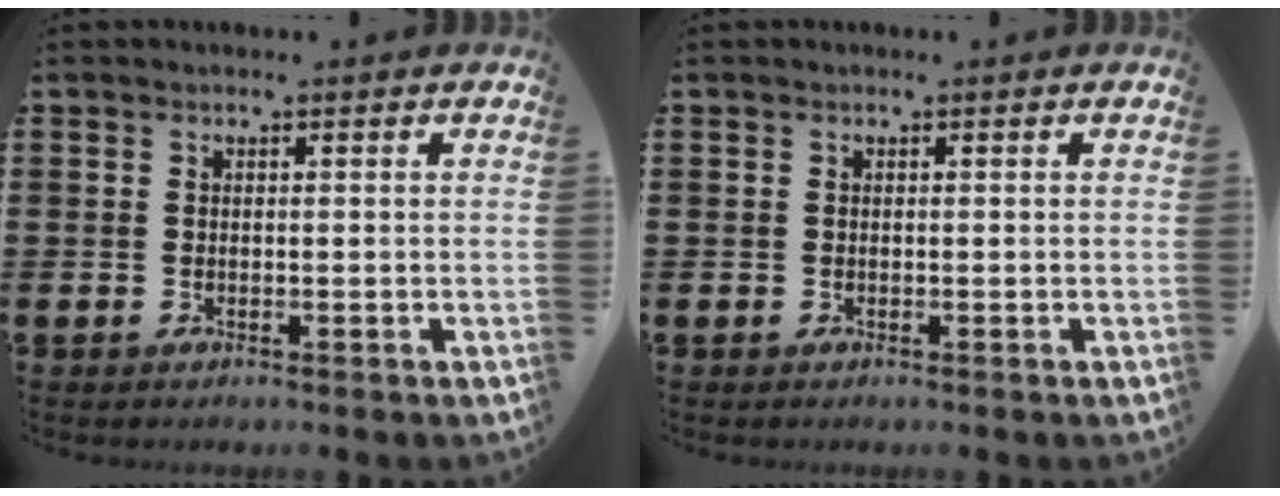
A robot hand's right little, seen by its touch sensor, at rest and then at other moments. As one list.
[{"total": 0.0}]